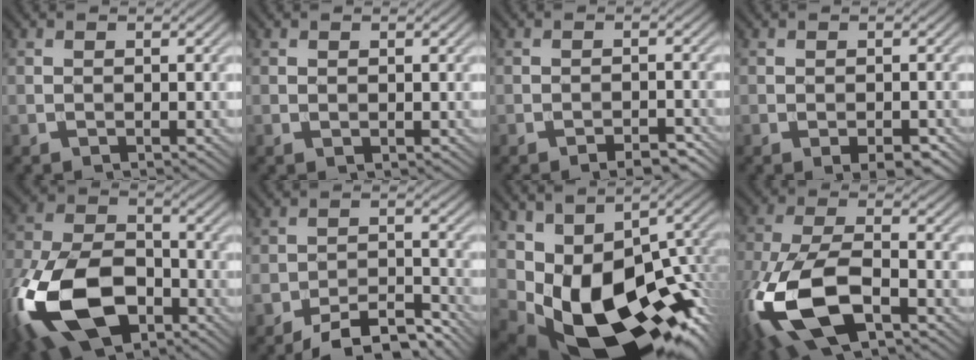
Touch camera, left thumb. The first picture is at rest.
{"total": 0.5, "force": [0.4, 0.3, 0.2], "torque": [-0.005, -0.003, 0.009]}
{"total": 2.9, "force": [-2.2, 0.8, 1.8], "torque": [-0.030, 0.007, -0.026]}
{"total": 2.0, "force": [-0.9, 0.7, 1.6], "torque": [-0.022, 0.001, -0.010]}
{"total": 18.8, "force": [-8.2, 11.4, 12.4], "torque": [-0.305, -0.049, -0.161]}
{"total": 8.0, "force": [-6.4, 2.9, 3.7], "torque": [-0.052, 0.002, -0.112]}
{"total": 18.9, "force": [-4.1, 11.0, 14.8], "torque": [-0.247, -0.048, -0.039]}
{"total": 16.3, "force": [-6.9, 8.1, 12.3], "torque": [-0.310, -0.041, -0.137]}